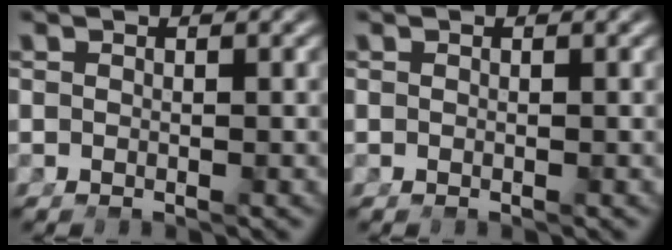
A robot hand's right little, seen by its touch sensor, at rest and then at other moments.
{"total": 0.0}